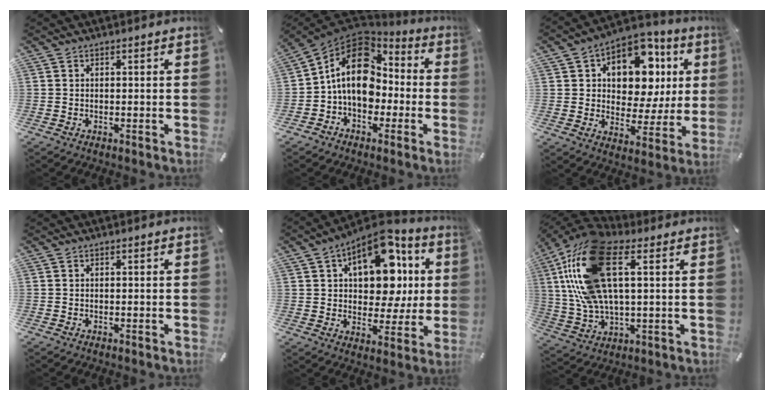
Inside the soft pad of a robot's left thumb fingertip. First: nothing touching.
{"total": 14.8, "force": [0.7, 11.5, 9.4], "torque": [-0.171, 0.009, 0.015]}
{"total": 14.4, "force": [5.7, 9.7, 8.9], "torque": [-0.126, -0.042, 0.099]}
{"total": 0.0}
{"total": 17.6, "force": [6.2, 10.8, 12.4], "torque": [-0.179, -0.033, 0.106]}
{"total": 20.4, "force": [6.6, 9.5, 16.8], "torque": [-0.378, -0.005, 0.111]}